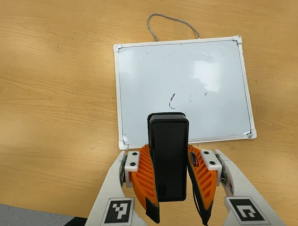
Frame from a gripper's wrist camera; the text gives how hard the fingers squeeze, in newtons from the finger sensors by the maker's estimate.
{"total": 7.3, "left": 6.4, "right": 8.1}